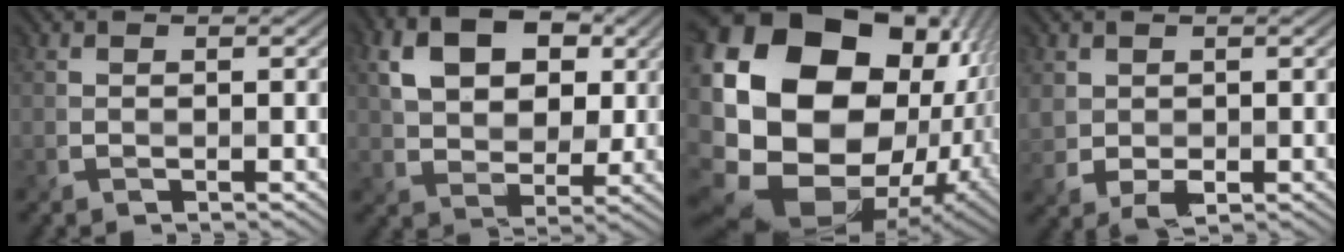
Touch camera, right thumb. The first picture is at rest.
{"total": 9.4, "force": [3.0, 6.5, 6.1], "torque": [-0.118, 0.006, 0.042]}
{"total": 22.3, "force": [1.2, 16.7, 14.7], "torque": [-0.326, -0.029, 0.048]}
{"total": 2.7, "force": [0.3, 2.2, 1.6], "torque": [-0.046, -0.011, 0.007]}